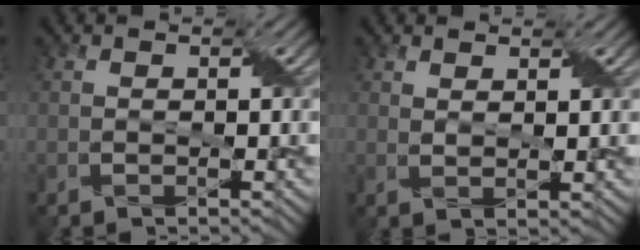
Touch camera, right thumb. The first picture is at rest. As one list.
[{"total": 1.7, "force": [1.4, 0.2, 1.0], "torque": [-0.024, -0.001, 0.027]}]